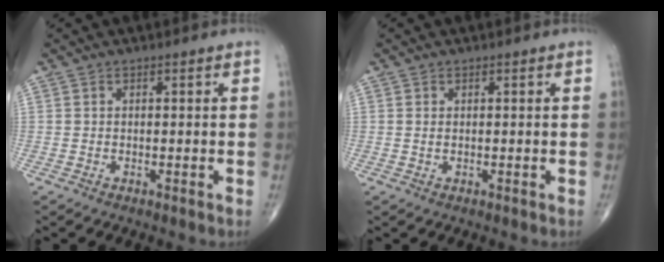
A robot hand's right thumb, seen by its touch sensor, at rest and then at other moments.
{"total": 0.5, "force": [0.2, 0.2, 0.5], "torque": [-0.011, 0.003, 0.006]}